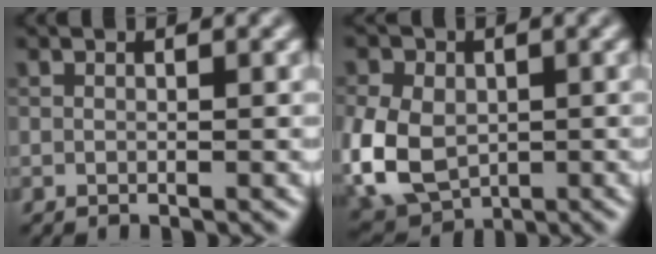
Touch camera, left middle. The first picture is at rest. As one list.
[{"total": 8.8, "force": [-1.2, 6.7, 5.6], "torque": [-0.129, -0.014, -0.024]}]